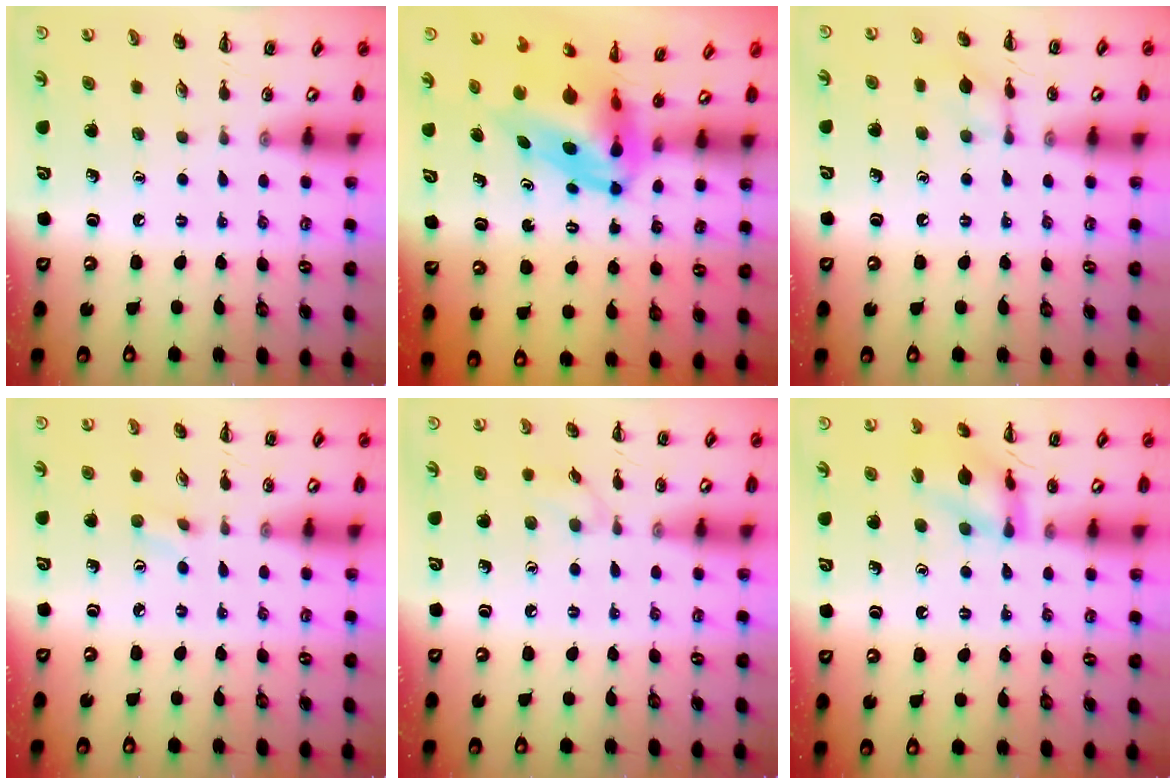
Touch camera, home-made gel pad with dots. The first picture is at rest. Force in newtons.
{"total": 7.3, "press": 7.1, "slide": 1.9}
{"total": 6.4, "press": 6.4, "slide": 0.2}
{"total": 2.3, "press": 2.2, "slide": 0.8}
{"total": 5.1, "press": 4.7, "slide": 1.7}
{"total": 11.5, "press": 11.5, "slide": 0.4}